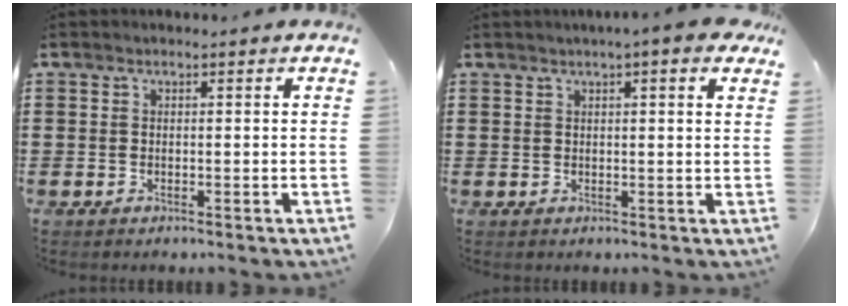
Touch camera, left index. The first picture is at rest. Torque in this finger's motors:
{"motor_torque": [2.14, 0.00, 0.49, 0.09]}